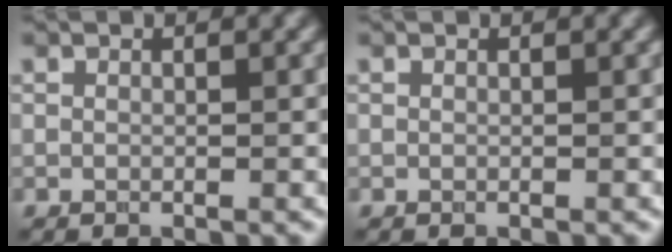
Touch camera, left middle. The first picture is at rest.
{"total": 0.0}